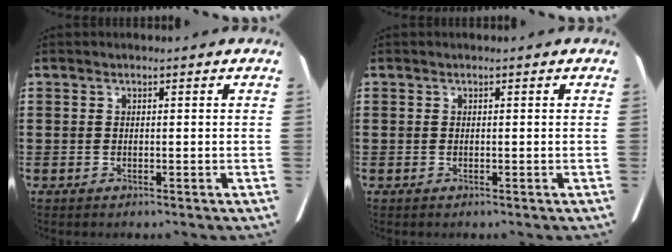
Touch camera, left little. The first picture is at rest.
{"total": 0.0}